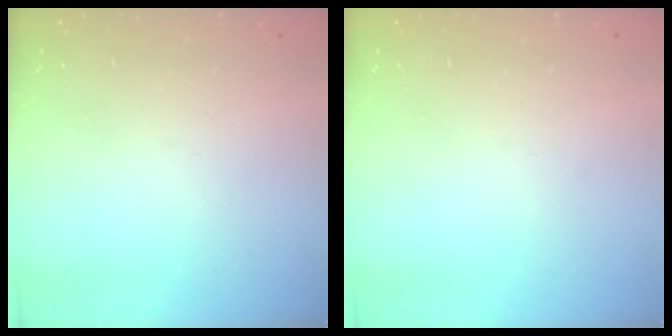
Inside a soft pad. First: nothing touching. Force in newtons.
{"total": 0.0}